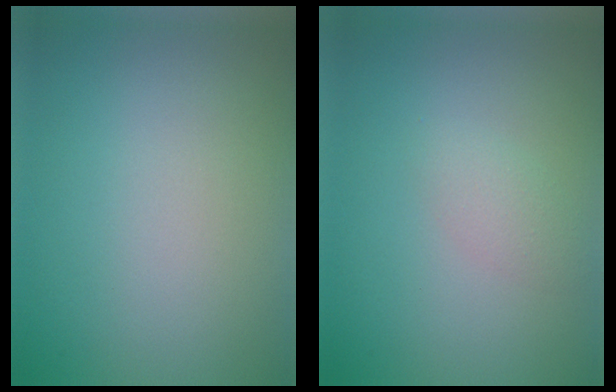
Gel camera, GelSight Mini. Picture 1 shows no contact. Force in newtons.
{"total": 1.4, "press": 1.4, "slide": 0.1}